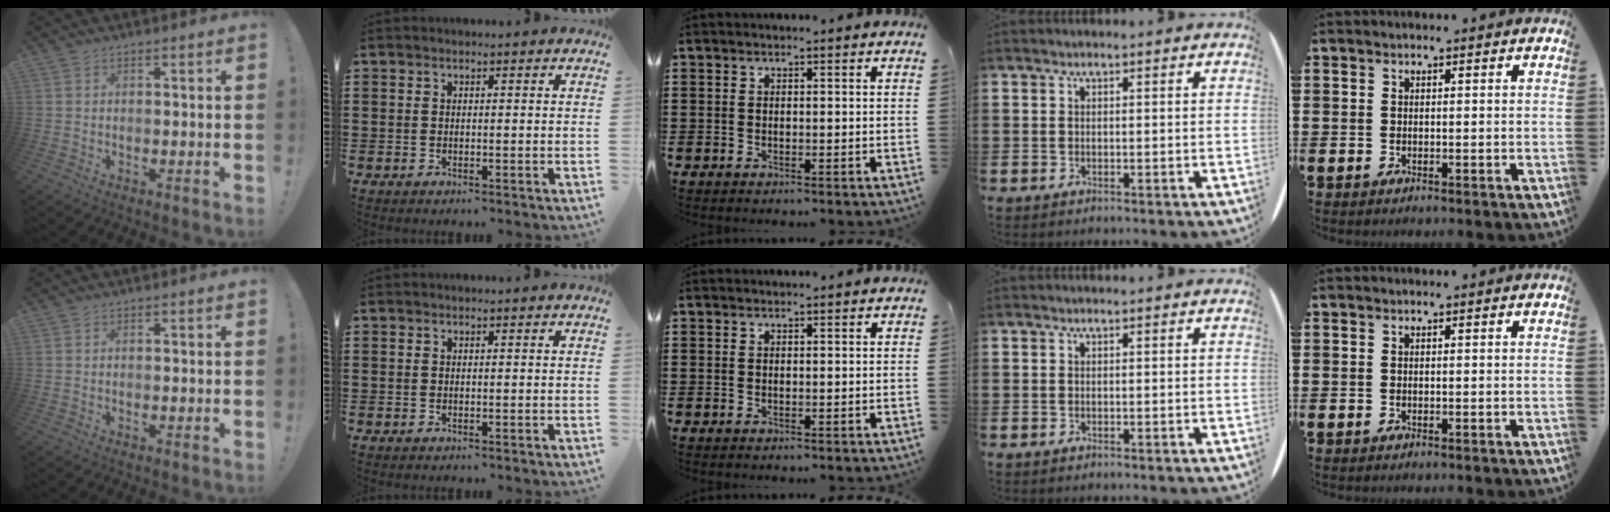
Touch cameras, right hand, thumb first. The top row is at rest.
{}